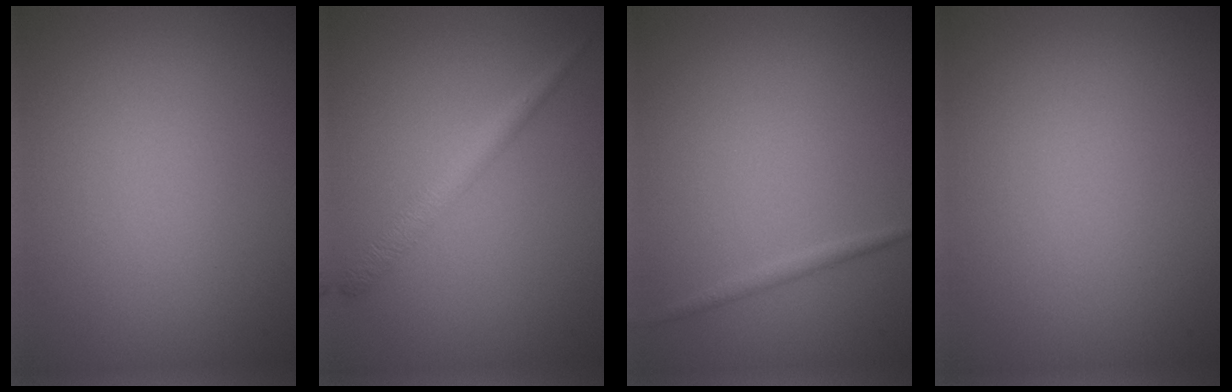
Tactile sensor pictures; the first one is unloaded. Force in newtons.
{"total": 2.1, "press": 2.1, "slide": 0.1}
{"total": 0.9, "press": 0.9, "slide": 0.0}
{"total": 0.0}